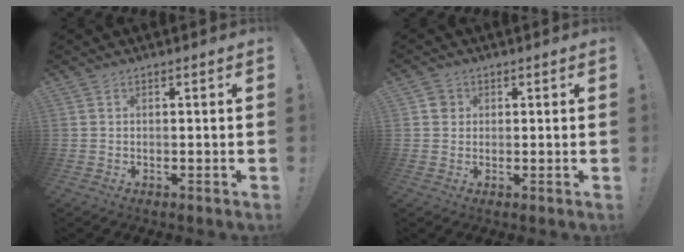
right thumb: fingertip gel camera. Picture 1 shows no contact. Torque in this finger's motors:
{"motor_torque": [0.31, 0.61, 0.06, 0.14, -0.03]}